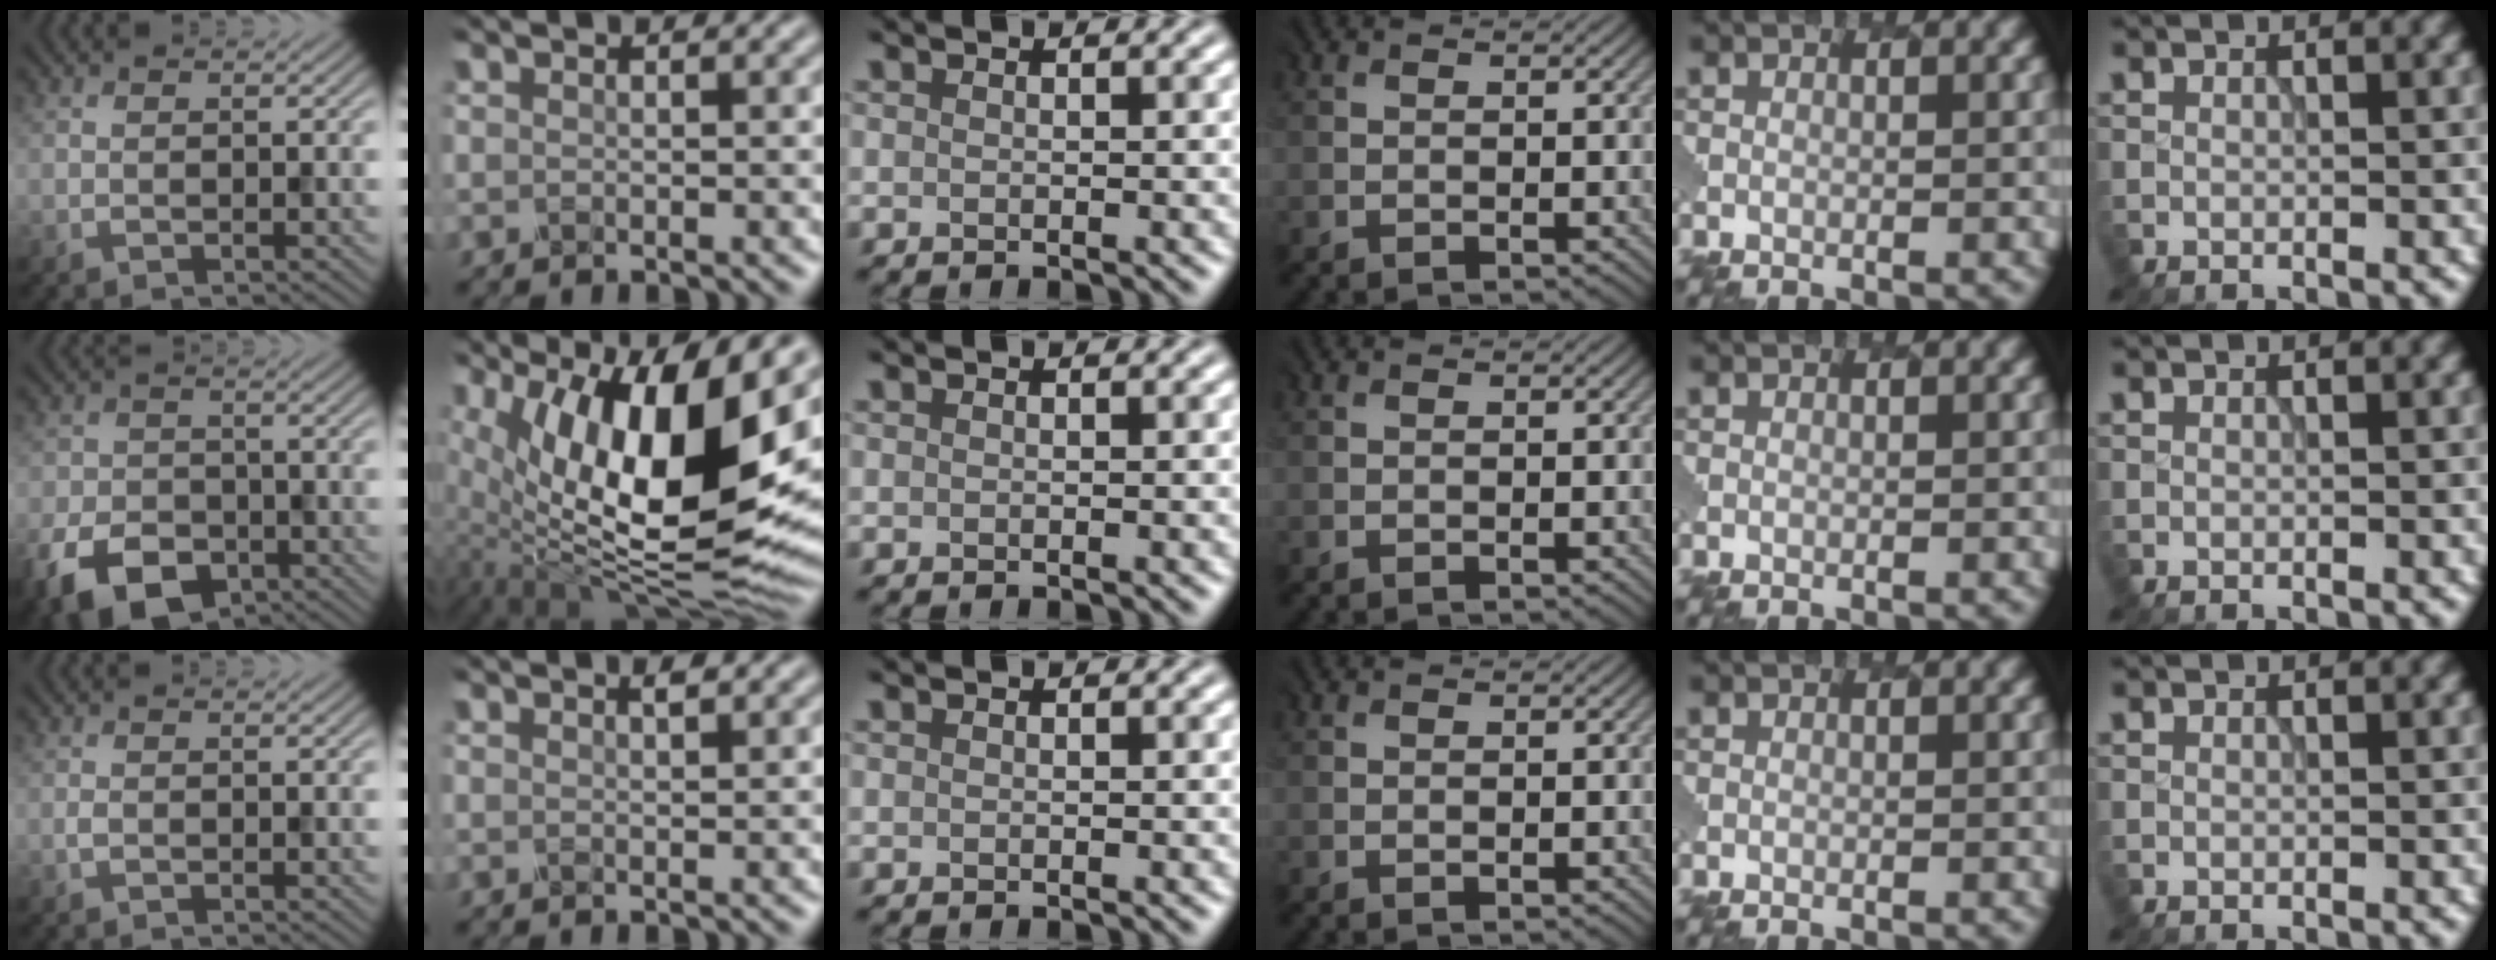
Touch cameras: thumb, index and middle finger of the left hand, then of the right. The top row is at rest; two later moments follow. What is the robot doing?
{"motion": "dispense", "object": "pipette"}